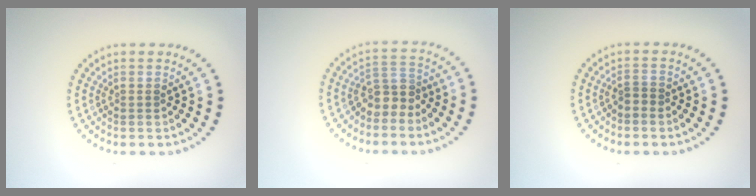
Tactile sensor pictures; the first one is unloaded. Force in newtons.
{"total": 2.6, "press": 2.1, "slide": 1.6}
{"total": 0.6, "press": 0.4, "slide": 0.5}